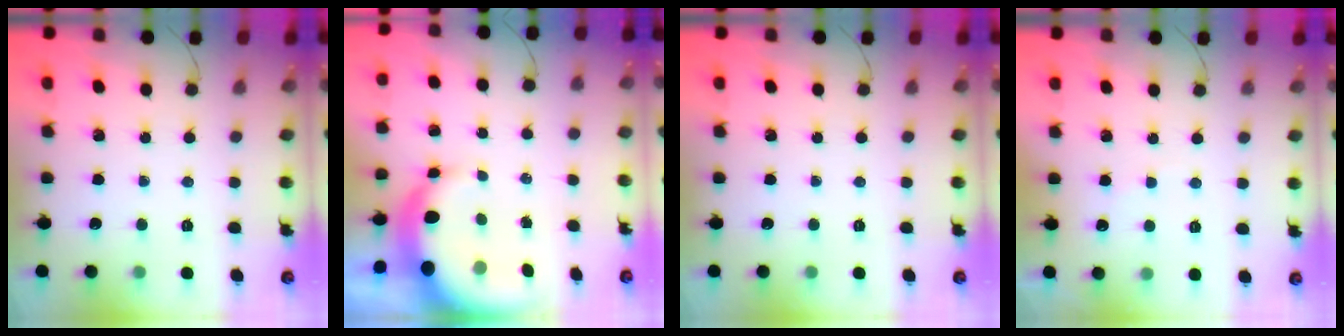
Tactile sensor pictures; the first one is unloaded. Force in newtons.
{"total": 9.2, "press": 9.0, "slide": 1.7}
{"total": 0.0}
{"total": 5.1, "press": 5.1, "slide": 0.8}